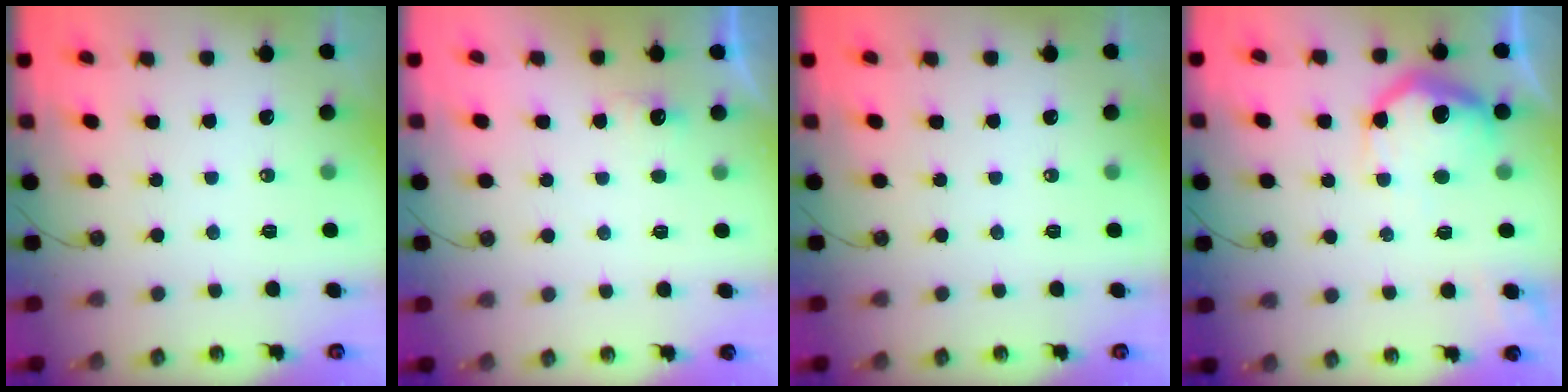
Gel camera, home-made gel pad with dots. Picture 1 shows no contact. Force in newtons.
{"total": 2.2, "press": 2.0, "slide": 0.9}
{"total": 0.0}
{"total": 16.2, "press": 16.1, "slide": 1.3}